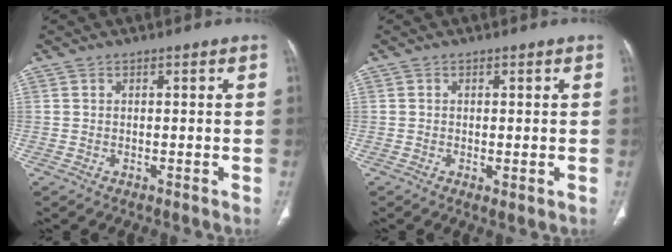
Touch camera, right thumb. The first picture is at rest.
{"total": 1.5, "force": [-0.3, 0.5, 1.4], "torque": [-0.028, -0.006, -0.003]}